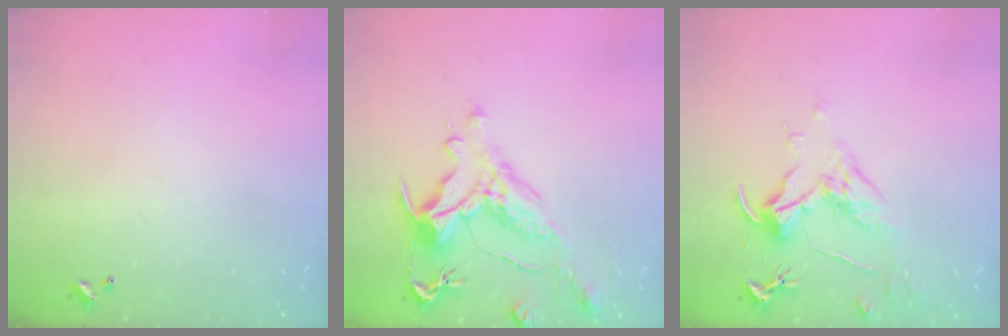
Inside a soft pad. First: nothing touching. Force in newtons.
{"total": 2.4, "press": 2.0, "slide": 1.3}
{"total": 1.8, "press": 1.6, "slide": 0.8}